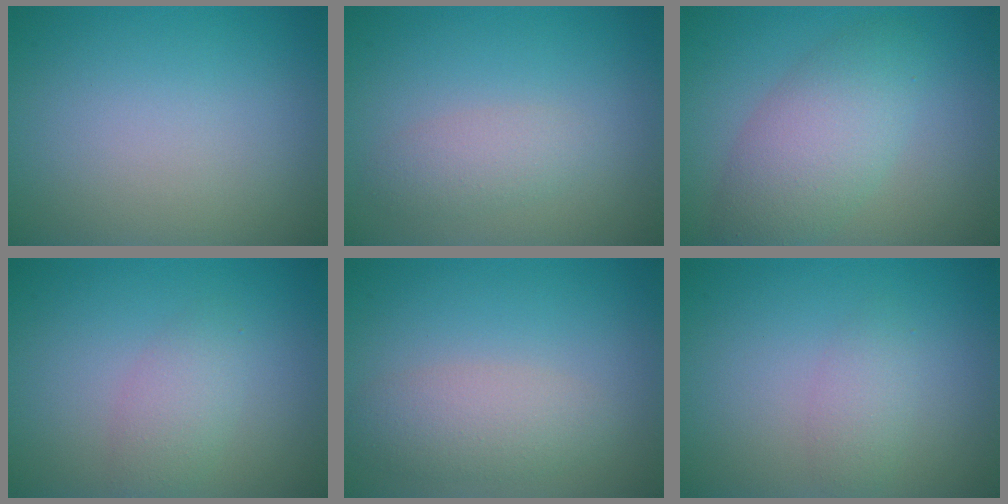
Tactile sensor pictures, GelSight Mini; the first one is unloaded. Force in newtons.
{"total": 2.0, "press": 2.0, "slide": 0.1}
{"total": 5.1, "press": 5.1, "slide": 0.1}
{"total": 2.3, "press": 2.3, "slide": 0.1}
{"total": 3.1, "press": 3.1, "slide": 0.1}
{"total": 1.6, "press": 1.6, "slide": 0.0}